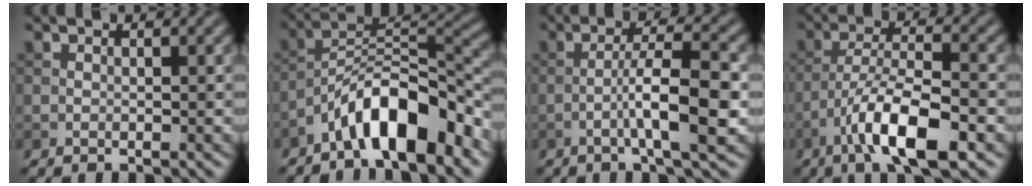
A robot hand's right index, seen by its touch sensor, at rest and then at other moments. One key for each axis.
{"total": 8.7, "fx": -5.6, "fy": 2.5, "fz": 6.2, "tx": -0.099, "ty": 0.017, "tz": -0.099}
{"total": 6.1, "fx": -1.9, "fy": 0.9, "fz": 5.7, "tx": -0.093, "ty": 0.014, "tz": -0.036}
{"total": 8.6, "fx": -4.5, "fy": 2.4, "fz": 6.9, "tx": -0.119, "ty": 0.009, "tz": -0.082}